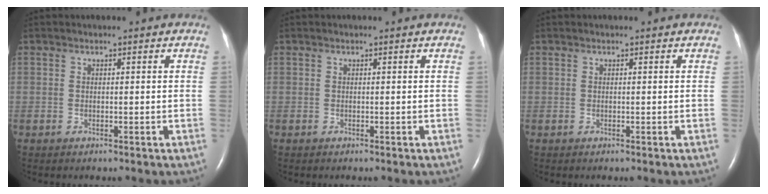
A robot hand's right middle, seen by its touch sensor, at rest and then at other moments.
{"total": 0.0}
{"total": 0.0}